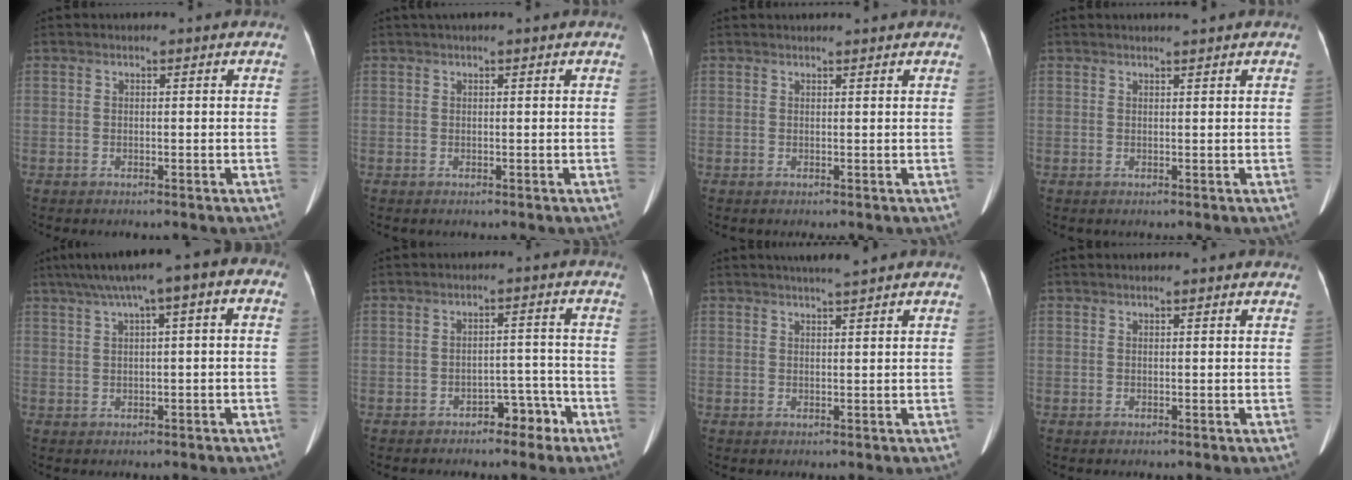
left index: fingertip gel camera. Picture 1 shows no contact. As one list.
[{"total": 1.7, "force": [1.3, 0.0, 1.1], "torque": [-0.009, 0.034, 0.022]}, {"total": 3.0, "force": [2.9, 0.1, 0.8], "torque": [-0.008, 0.021, 0.037]}, {"total": 1.6, "force": [1.4, -0.2, 0.7], "torque": [-0.010, 0.005, 0.025]}, {"total": 9.7, "force": [3.6, 1.8, 8.8], "torque": [-0.142, 0.049, 0.049]}, {"total": 3.9, "force": [-3.0, 1.9, 1.6], "torque": [-0.016, 0.013, -0.040]}, {"total": 3.6, "force": [3.0, -0.4, 1.9], "torque": [-0.025, 0.010, 0.047]}, {"total": 2.2, "force": [1.9, 0.3, 1.2], "torque": [-0.013, 0.021, 0.022]}]